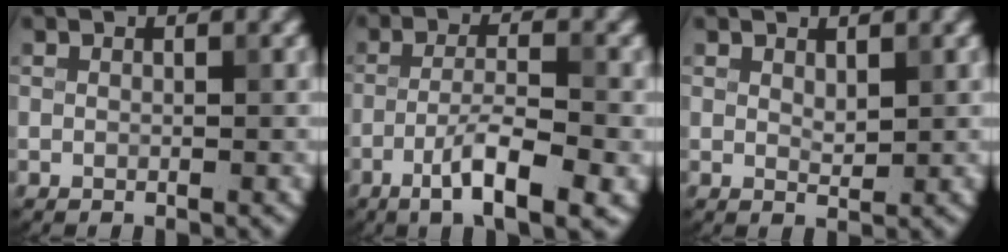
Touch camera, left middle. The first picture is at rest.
{"total": 6.1, "force": [-2.8, 1.3, 5.3], "torque": [-0.091, 0.005, -0.050]}
{"total": 1.1, "force": [0.6, 0.5, 0.7], "torque": [-0.014, -0.002, 0.016]}